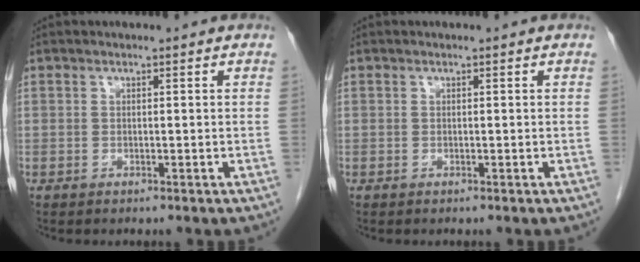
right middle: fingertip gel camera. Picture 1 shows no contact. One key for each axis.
{"total": 0.0}